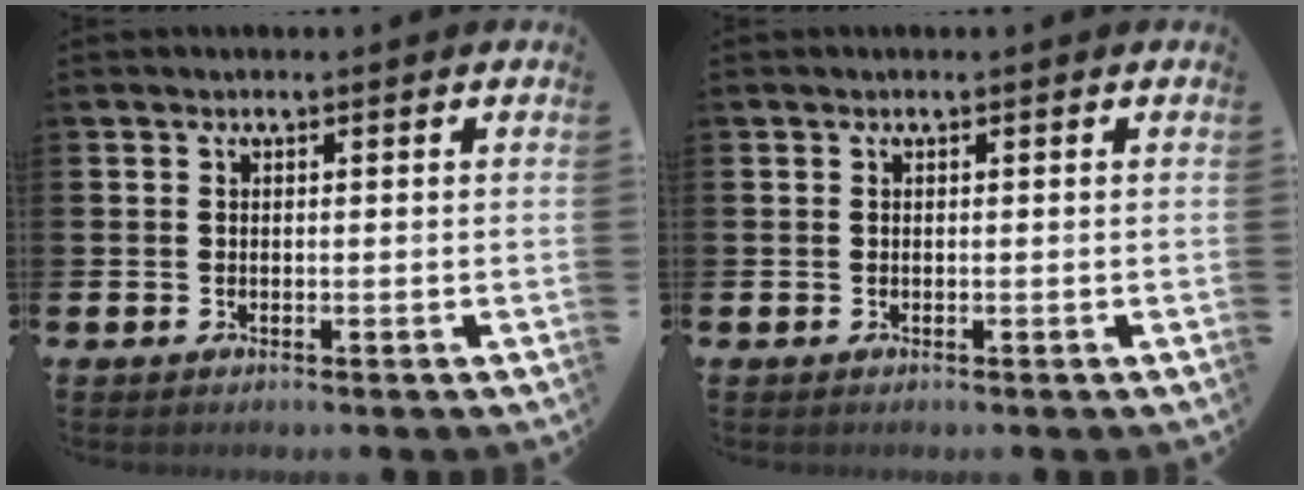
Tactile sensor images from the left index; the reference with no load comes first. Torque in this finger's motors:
{"motor_torque": [0.00, 0.00, 0.00, 0.00]}